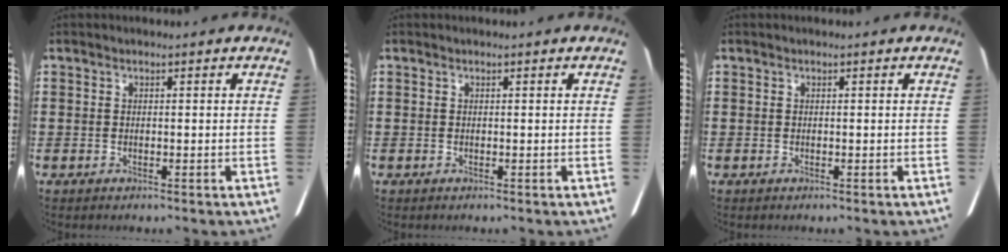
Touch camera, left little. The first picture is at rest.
{"total": 0.0}
{"total": 0.0}